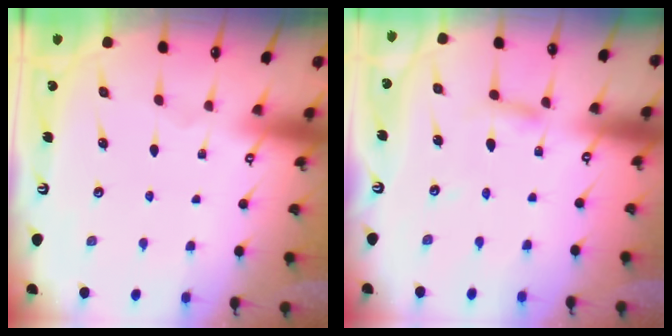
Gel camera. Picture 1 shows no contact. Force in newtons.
{"total": 4.4, "press": 4.4, "slide": 0.3}